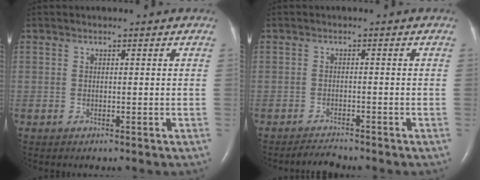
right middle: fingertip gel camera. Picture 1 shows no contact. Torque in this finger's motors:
{"motor_torque": [0.23, -0.22, -0.01, 0.00]}